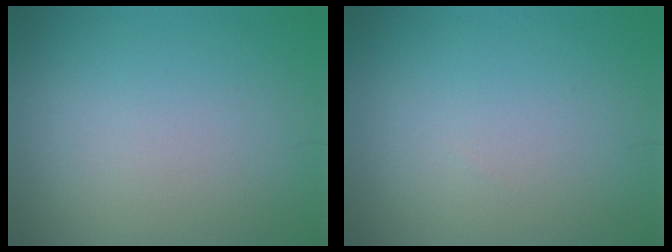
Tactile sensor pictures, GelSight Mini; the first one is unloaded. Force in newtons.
{"total": 0.0}